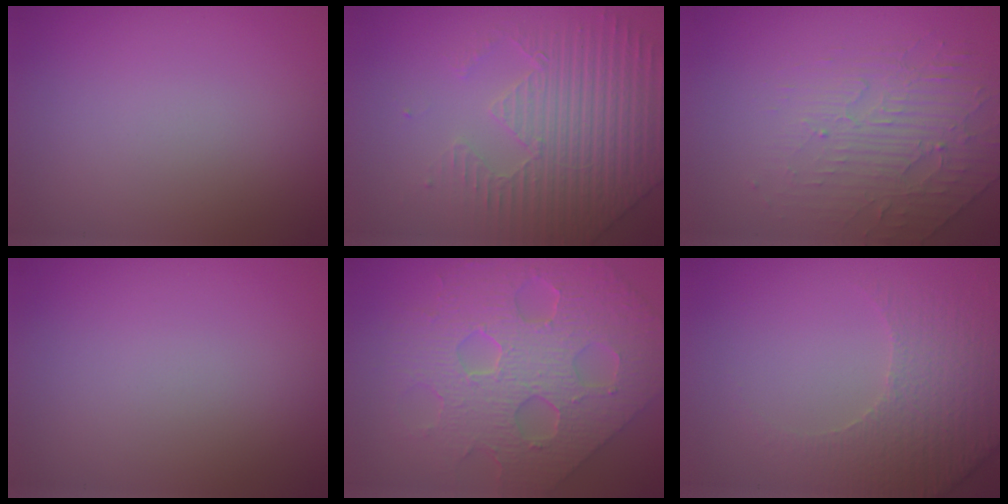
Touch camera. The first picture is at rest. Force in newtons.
{"total": 4.7, "press": 4.6, "slide": 1.1}
{"total": 2.8, "press": 2.3, "slide": 1.6}
{"total": 0.0}
{"total": 8.1, "press": 6.7, "slide": 4.6}
{"total": 4.7, "press": 3.6, "slide": 3.0}